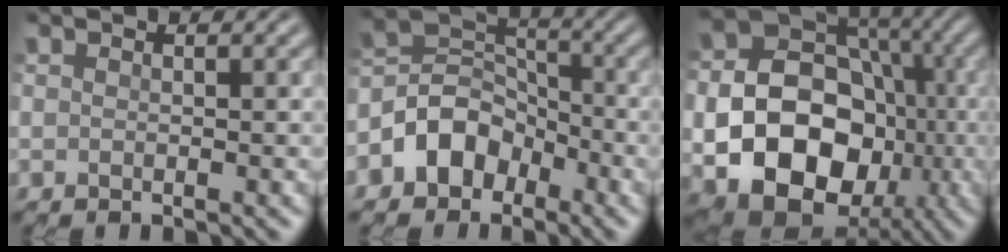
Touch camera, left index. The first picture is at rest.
{"total": 5.0, "force": [-3.2, 3.4, 1.7], "torque": [-0.020, 0.006, -0.062]}
{"total": 15.3, "force": [-3.8, 12.1, 8.6], "torque": [-0.132, -0.032, -0.073]}